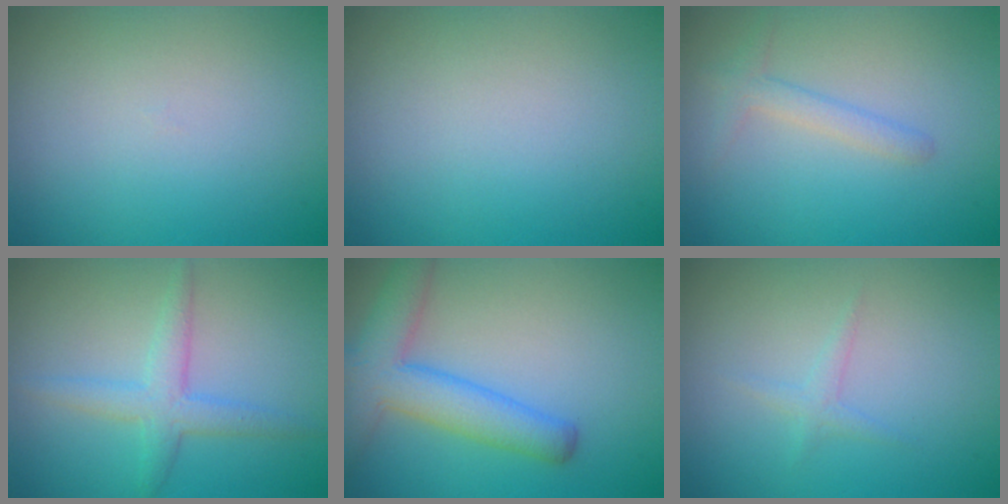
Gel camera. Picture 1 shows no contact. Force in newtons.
{"total": 0.0}
{"total": 1.7, "press": 1.7, "slide": 0.1}
{"total": 2.9, "press": 2.9, "slide": 0.2}
{"total": 6.1, "press": 6.1, "slide": 0.4}
{"total": 1.0, "press": 1.0, "slide": 0.1}